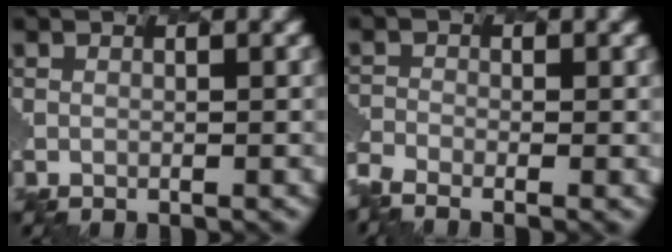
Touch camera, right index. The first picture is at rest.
{"total": 4.5, "force": [-3.9, 1.1, 2.0], "torque": [-0.052, -0.012, -0.075]}